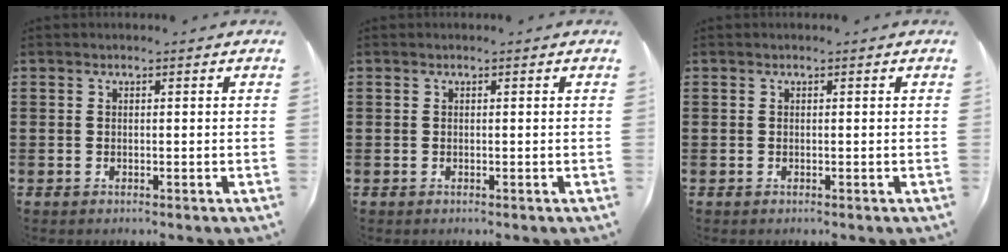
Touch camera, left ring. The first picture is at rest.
{"total": 0.0}
{"total": 0.0}